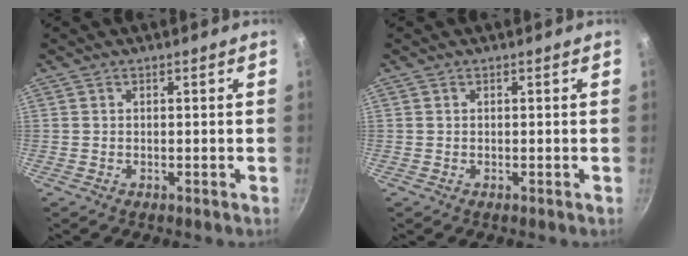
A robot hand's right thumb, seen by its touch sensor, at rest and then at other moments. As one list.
[{"total": 0.0}]